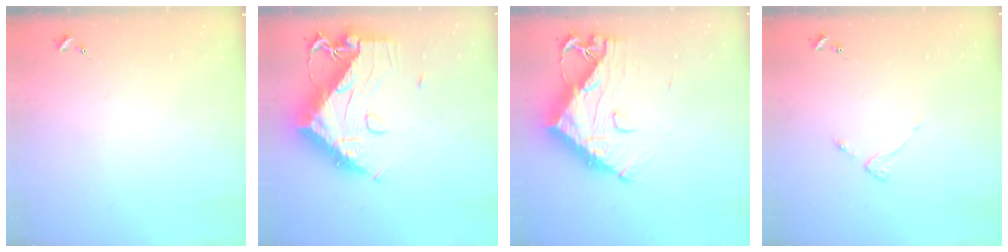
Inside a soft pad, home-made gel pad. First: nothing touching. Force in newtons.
{"total": 18.2, "press": 18.1, "slide": 1.9}
{"total": 15.8, "press": 15.7, "slide": 1.7}
{"total": 2.8, "press": 2.7, "slide": 0.5}